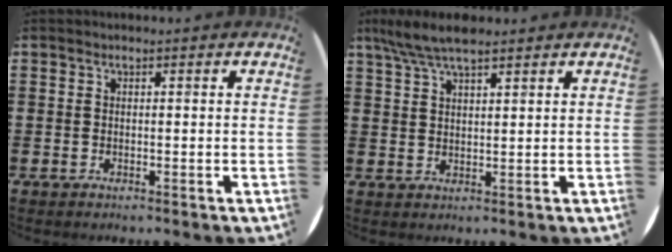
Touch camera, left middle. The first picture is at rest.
{"total": 5.6, "force": [4.6, 1.2, 2.9], "torque": [-0.066, -0.003, 0.084]}